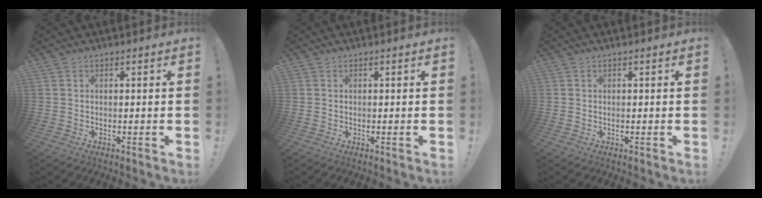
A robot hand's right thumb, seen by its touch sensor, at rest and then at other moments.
{"total": 0.0}
{"total": 0.0}